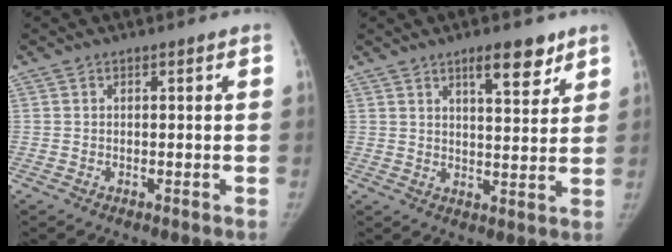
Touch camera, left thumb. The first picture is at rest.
{"total": 7.5, "force": [5.0, 2.5, 5.1], "torque": [-0.054, -0.031, 0.074]}